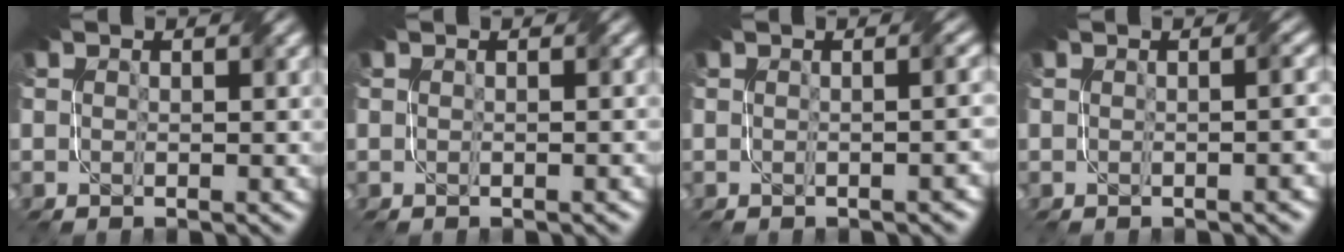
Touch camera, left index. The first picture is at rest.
{"total": 0.6, "force": [-0.2, 0.2, 0.6], "torque": [-0.006, -0.004, -0.008]}
{"total": 2.5, "force": [-0.3, 1.1, 2.2], "torque": [-0.003, 0.005, -0.005]}
{"total": 2.1, "force": [-0.2, 0.8, 1.9], "torque": [-0.008, 0.002, -0.004]}